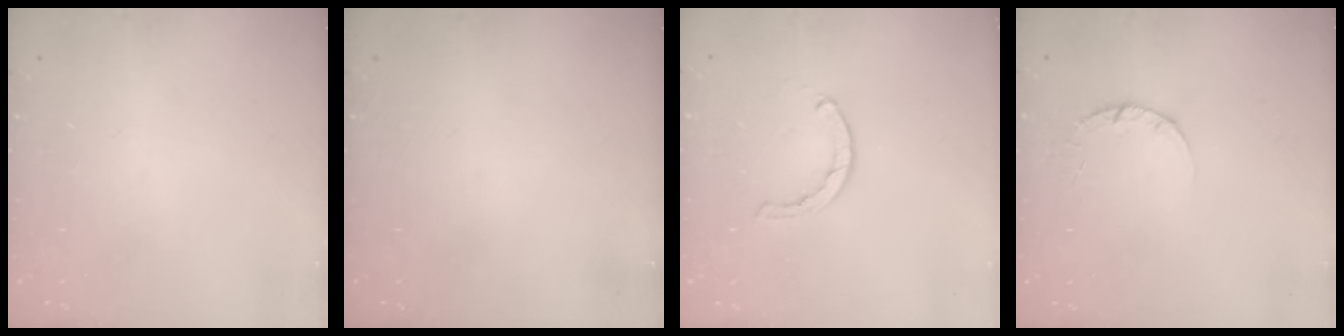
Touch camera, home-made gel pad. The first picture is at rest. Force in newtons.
{"total": 0.0}
{"total": 1.6, "press": 1.5, "slide": 0.4}
{"total": 2.4, "press": 2.4, "slide": 0.3}